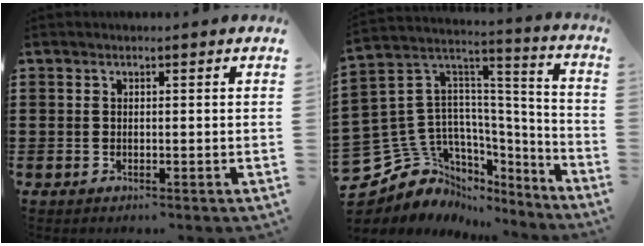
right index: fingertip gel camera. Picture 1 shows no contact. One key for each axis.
{"total": 9.2, "fx": -4.3, "fy": 8.0, "fz": 1.4, "tx": -0.079, "ty": -0.026, "tz": -0.076}